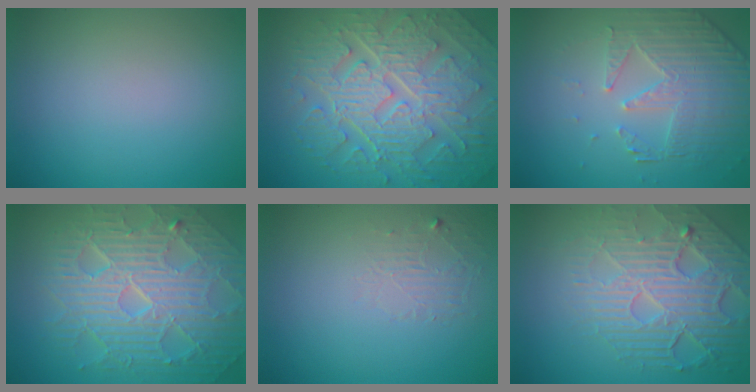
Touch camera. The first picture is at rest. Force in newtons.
{"total": 10.2, "press": 7.0, "slide": 7.5}
{"total": 5.0, "press": 3.7, "slide": 3.4}
{"total": 10.3, "press": 6.7, "slide": 7.8}
{"total": 1.4, "press": 0.1, "slide": 1.4}
{"total": 8.0, "press": 5.6, "slide": 5.7}